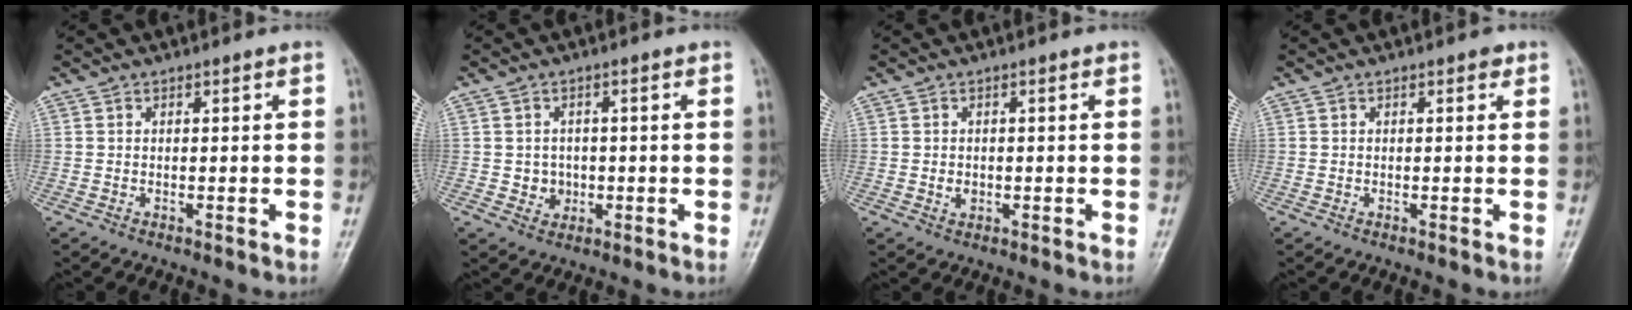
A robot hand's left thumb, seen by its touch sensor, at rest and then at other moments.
{"total": 3.2, "force": [-0.3, 3.0, 1.0], "torque": [0.003, 0.005, 0.000]}
{"total": 1.7, "force": [-0.2, 1.3, 1.0], "torque": [-0.009, 0.001, 0.000]}
{"total": 0.9, "force": [0.5, 0.6, 0.5], "torque": [0.001, 0.000, 0.002]}